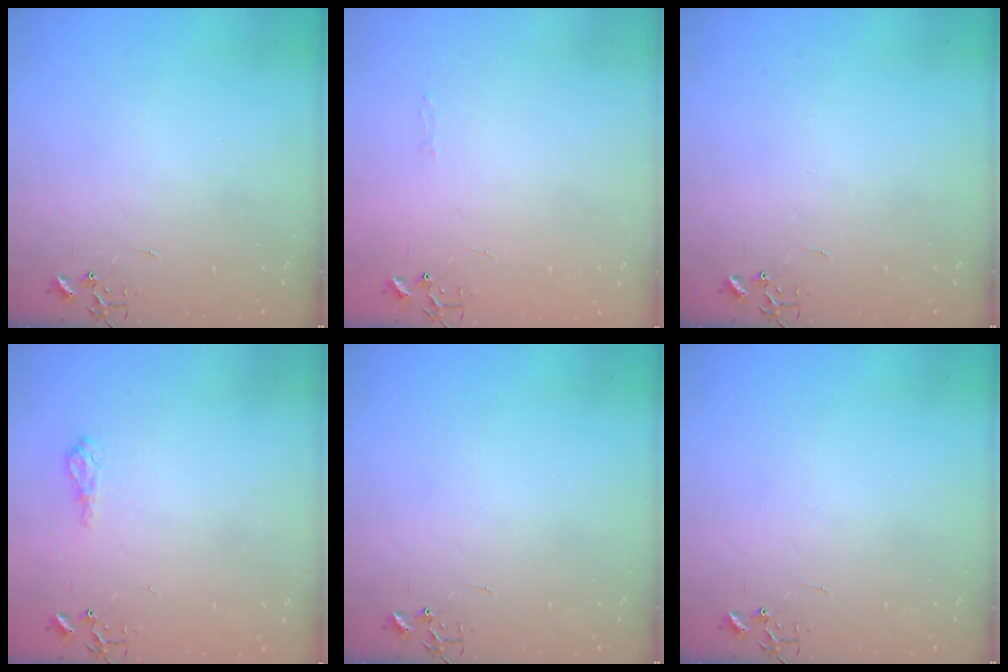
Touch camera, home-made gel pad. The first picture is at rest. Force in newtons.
{"total": 2.6, "press": 2.6, "slide": 0.3}
{"total": 0.0}
{"total": 5.5, "press": 5.5, "slide": 0.9}
{"total": 0.0}
{"total": 0.0}